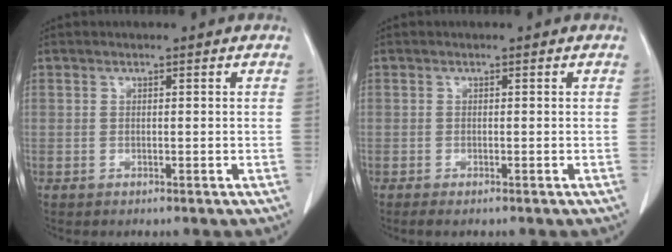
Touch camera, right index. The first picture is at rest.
{"total": 1.2, "force": [-1.0, 0.1, 0.8], "torque": [-0.012, -0.003, -0.012]}